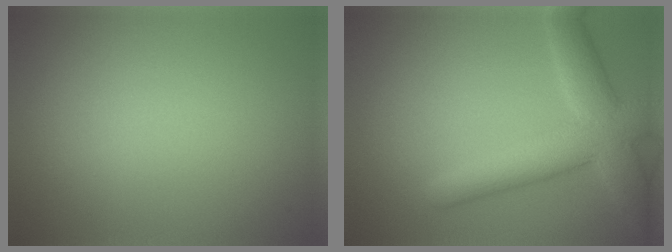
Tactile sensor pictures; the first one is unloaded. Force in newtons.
{"total": 6.7, "press": 6.7, "slide": 0.5}